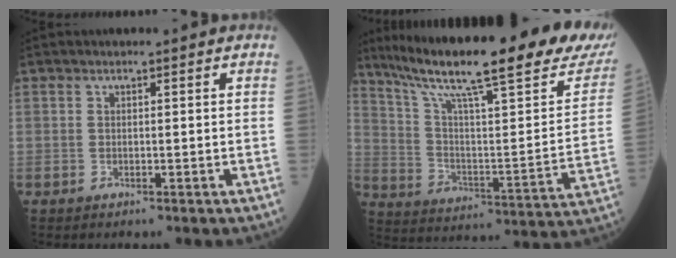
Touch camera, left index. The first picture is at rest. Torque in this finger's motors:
{"motor_torque": [0.98, -1.15, 0.61, 0.18]}